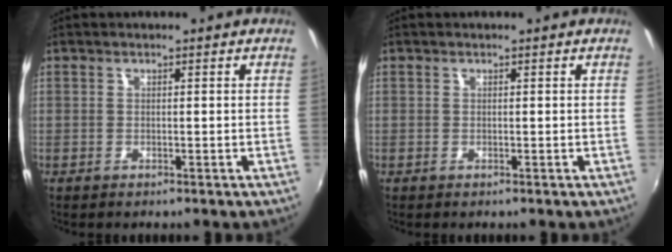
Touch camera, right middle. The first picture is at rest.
{"total": 0.0}